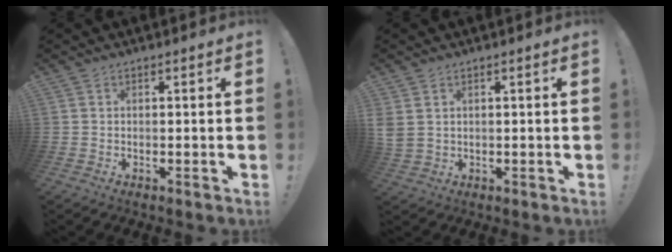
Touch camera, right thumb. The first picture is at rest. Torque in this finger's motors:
{"motor_torque": [-0.25, 0.71, 0.80, -0.69, 0.54]}